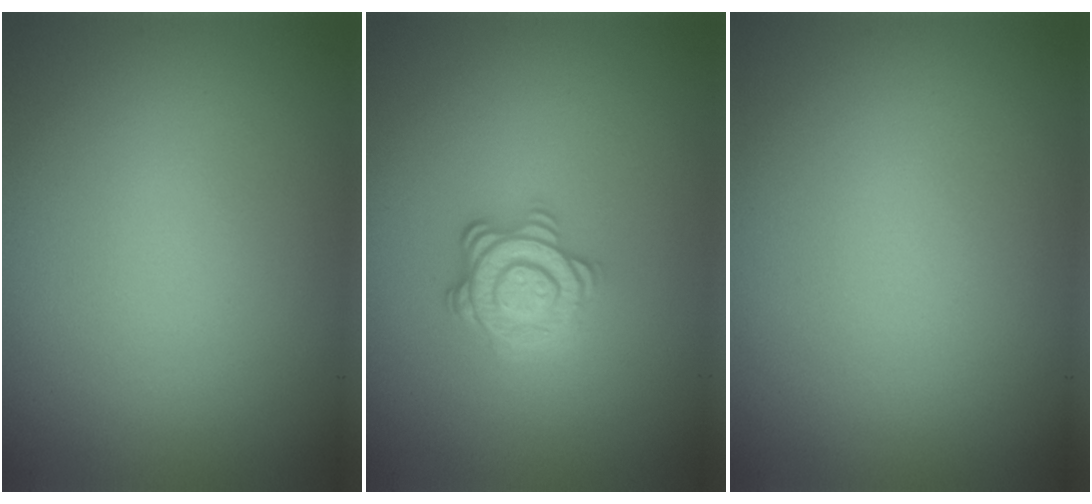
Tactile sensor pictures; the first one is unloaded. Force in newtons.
{"total": 4.0, "press": 3.2, "slide": 2.5}
{"total": 0.0}